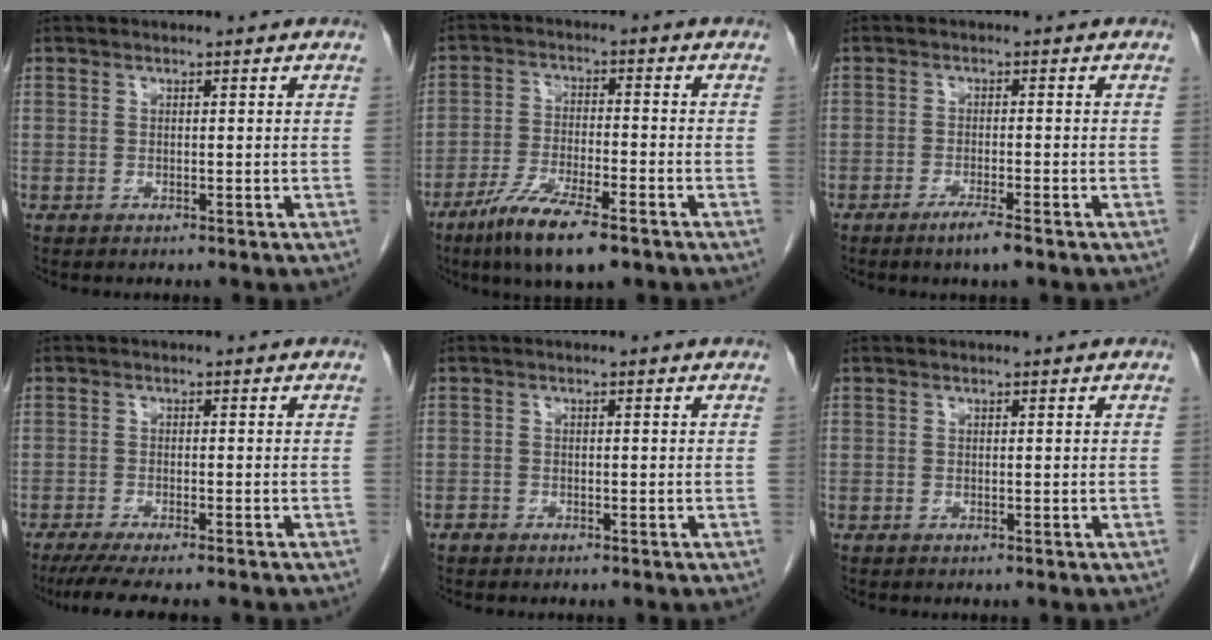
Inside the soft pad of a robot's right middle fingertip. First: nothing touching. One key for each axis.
{"total": 10.2, "fx": -6.8, "fy": 1.7, "fz": 7.5, "tx": -0.142, "ty": -0.022, "tz": -0.117}
{"total": 3.3, "fx": -2.3, "fy": -0.1, "fz": 2.4, "tx": -0.048, "ty": -0.008, "tz": -0.041}
{"total": 8.8, "fx": -7.4, "fy": 0.9, "fz": 4.7, "tx": -0.065, "ty": -0.017, "tz": -0.114}
{"total": 0.6, "fx": -0.5, "fy": 0.4, "fz": 0.1, "tx": -0.003, "ty": 0.002, "tz": -0.011}
{"total": 0.0}